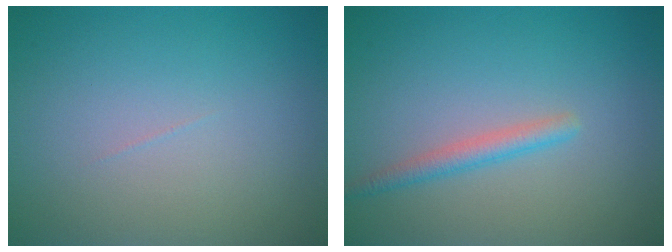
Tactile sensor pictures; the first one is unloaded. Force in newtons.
{"total": 1.8, "press": 1.8, "slide": 0.1}